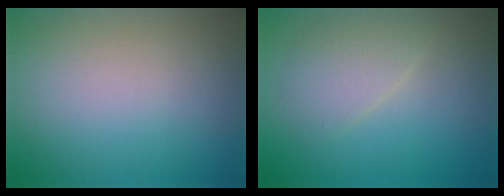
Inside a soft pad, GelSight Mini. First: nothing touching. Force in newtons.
{"total": 2.6, "press": 2.5, "slide": 0.2}